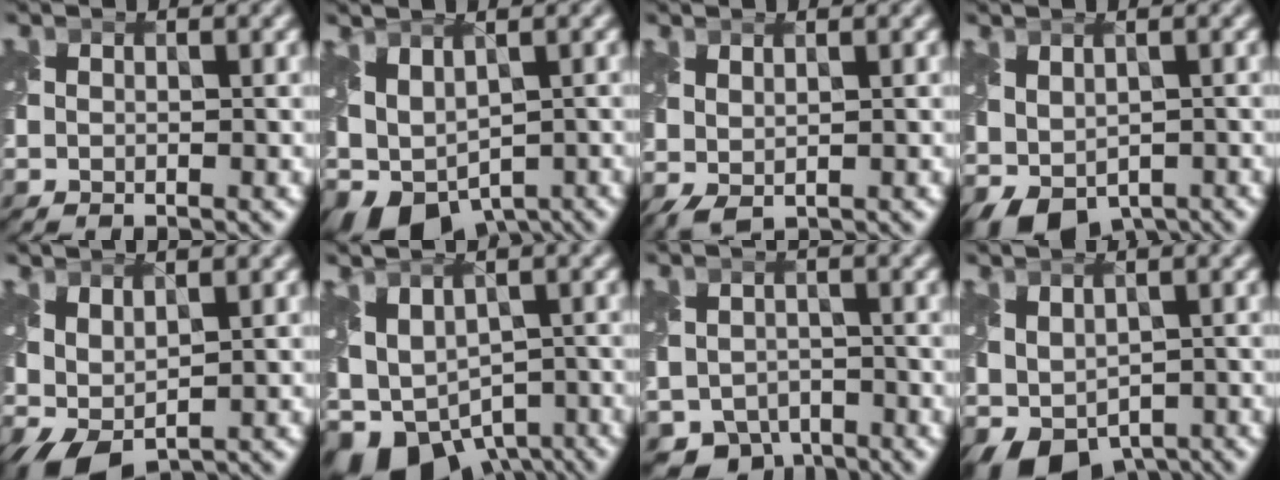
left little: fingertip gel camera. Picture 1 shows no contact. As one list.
[{"total": 6.6, "force": [-2.3, 3.5, 5.1], "torque": [-0.086, -0.005, -0.030]}, {"total": 1.2, "force": [0.8, 0.4, 0.7], "torque": [-0.019, 0.007, 0.021]}, {"total": 4.0, "force": [-1.2, 2.7, 2.8], "torque": [-0.048, -0.005, -0.010]}, {"total": 4.1, "force": [1.1, 2.4, 3.1], "torque": [-0.066, 0.004, 0.028]}, {"total": 7.7, "force": [-4.3, 4.4, 4.6], "torque": [-0.075, -0.013, -0.054]}, {"total": 4.4, "force": [-2.9, 3.2, 0.8], "torque": [-0.003, -0.009, -0.045]}, {"total": 5.4, "force": [-1.9, 3.4, 3.8], "torque": [-0.066, -0.012, -0.015]}]